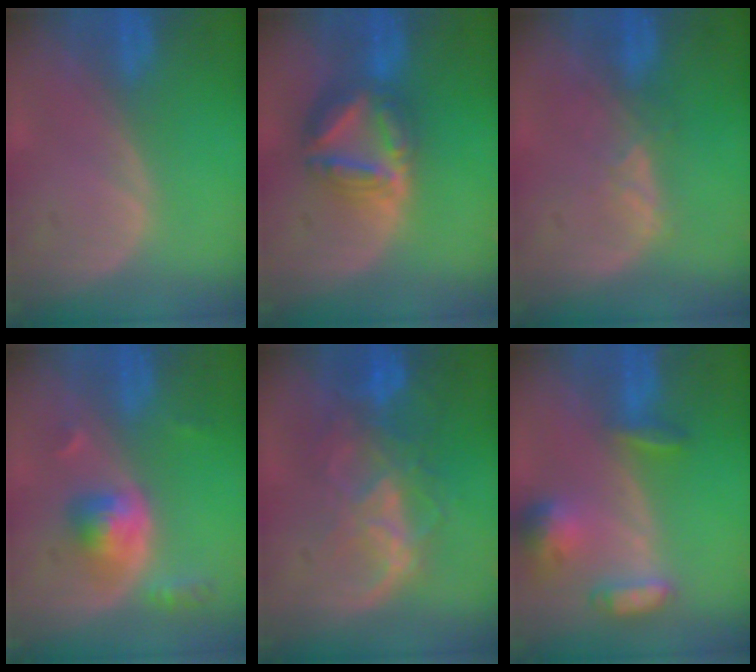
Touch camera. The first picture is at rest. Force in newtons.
{"total": 8.2, "press": 7.0, "slide": 4.2}
{"total": 2.3, "press": 2.2, "slide": 0.9}
{"total": 5.2, "press": 4.9, "slide": 1.9}
{"total": 8.8, "press": 7.6, "slide": 4.4}
{"total": 6.6, "press": 6.3, "slide": 2.2}